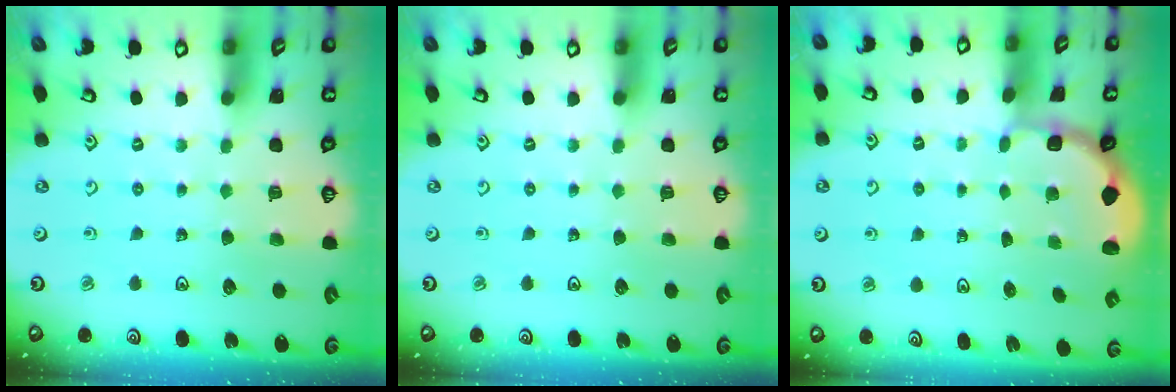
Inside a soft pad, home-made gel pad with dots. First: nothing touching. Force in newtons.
{"total": 0.0}
{"total": 1.9, "press": 1.8, "slide": 0.7}